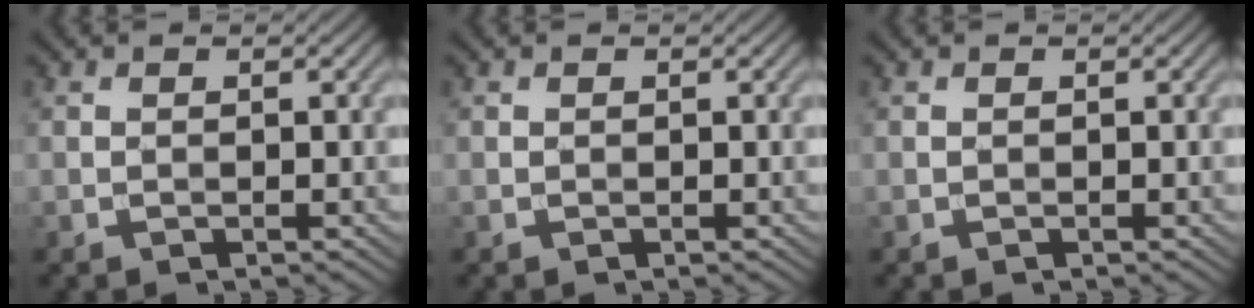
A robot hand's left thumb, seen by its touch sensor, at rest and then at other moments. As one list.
[{"total": 0.0}, {"total": 0.0}]